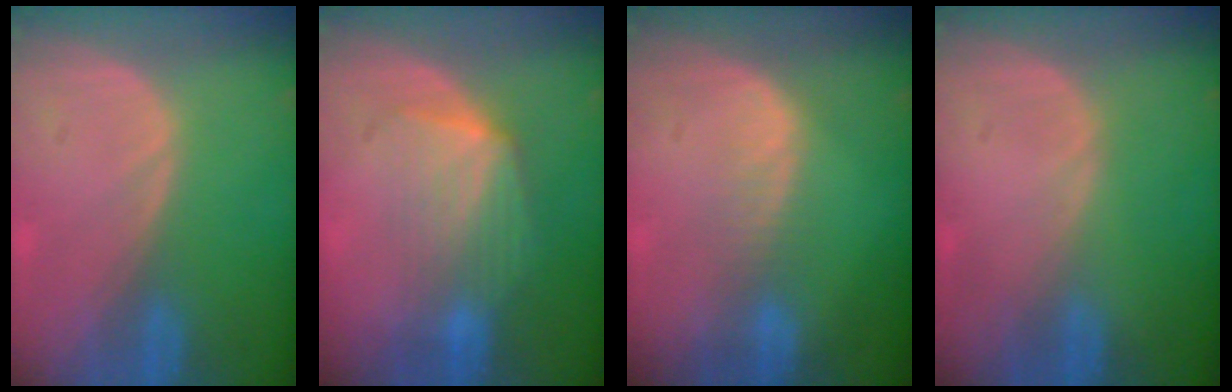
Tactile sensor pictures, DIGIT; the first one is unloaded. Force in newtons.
{"total": 7.1, "press": 6.6, "slide": 2.8}
{"total": 2.4, "press": 2.4, "slide": 0.2}
{"total": 0.0}